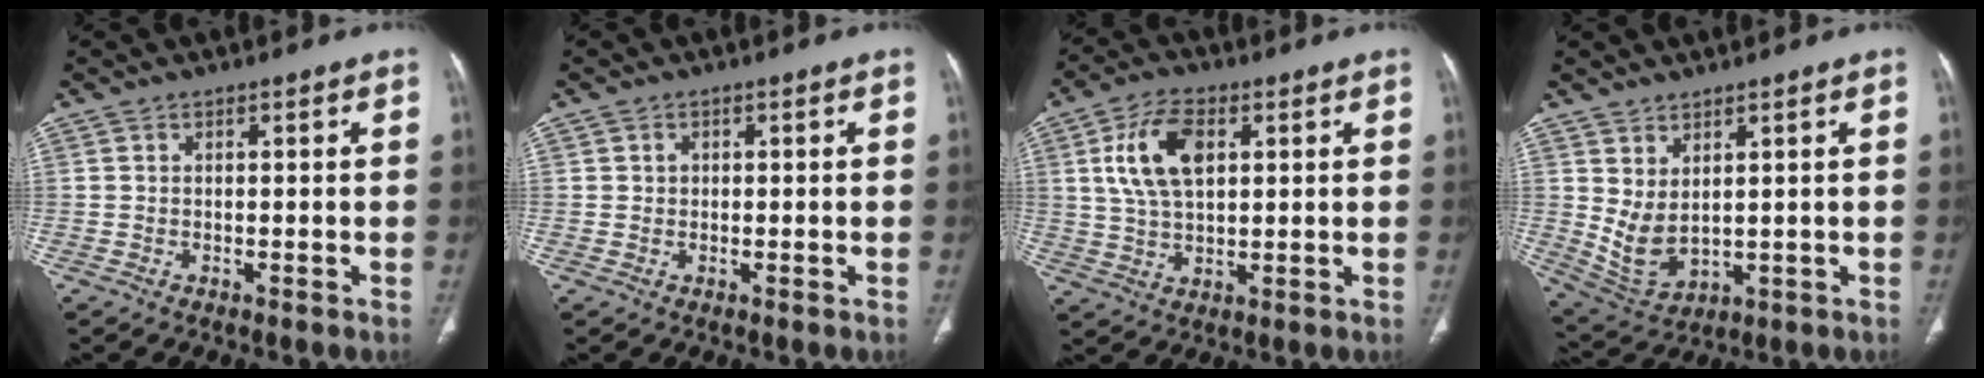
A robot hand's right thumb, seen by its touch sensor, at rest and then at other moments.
{"total": 2.3, "force": [0.1, 2.2, 0.7], "torque": [0.007, 0.006, 0.000]}
{"total": 10.8, "force": [3.2, 6.0, 8.4], "torque": [-0.158, -0.001, 0.061]}
{"total": 6.8, "force": [1.8, 3.8, 5.4], "torque": [-0.095, -0.021, 0.059]}